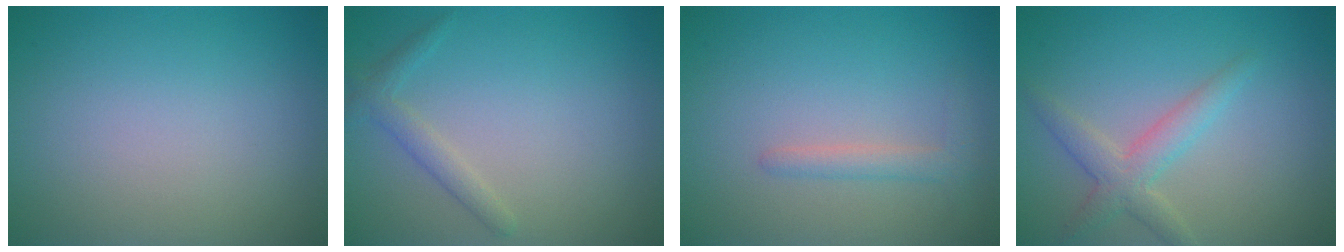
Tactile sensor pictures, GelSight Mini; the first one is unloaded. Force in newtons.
{"total": 1.7, "press": 1.7, "slide": 0.0}
{"total": 1.5, "press": 1.5, "slide": 0.2}
{"total": 2.8, "press": 2.8, "slide": 0.1}